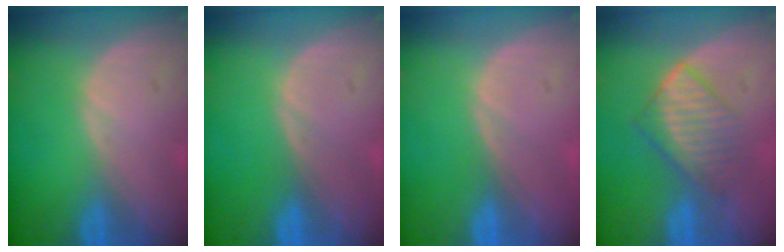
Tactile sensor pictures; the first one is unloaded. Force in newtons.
{"total": 0.0}
{"total": 0.6, "press": 0.2, "slide": 0.5}
{"total": 6.0, "press": 5.9, "slide": 1.1}